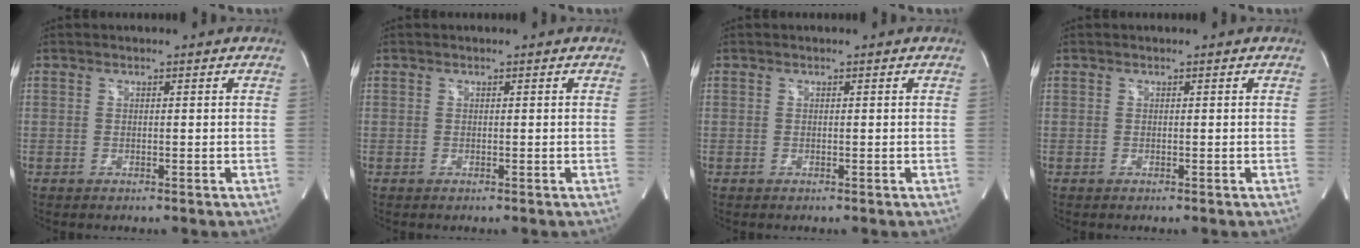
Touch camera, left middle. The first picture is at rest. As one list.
[{"total": 0.0}, {"total": 0.0}, {"total": 0.0}]